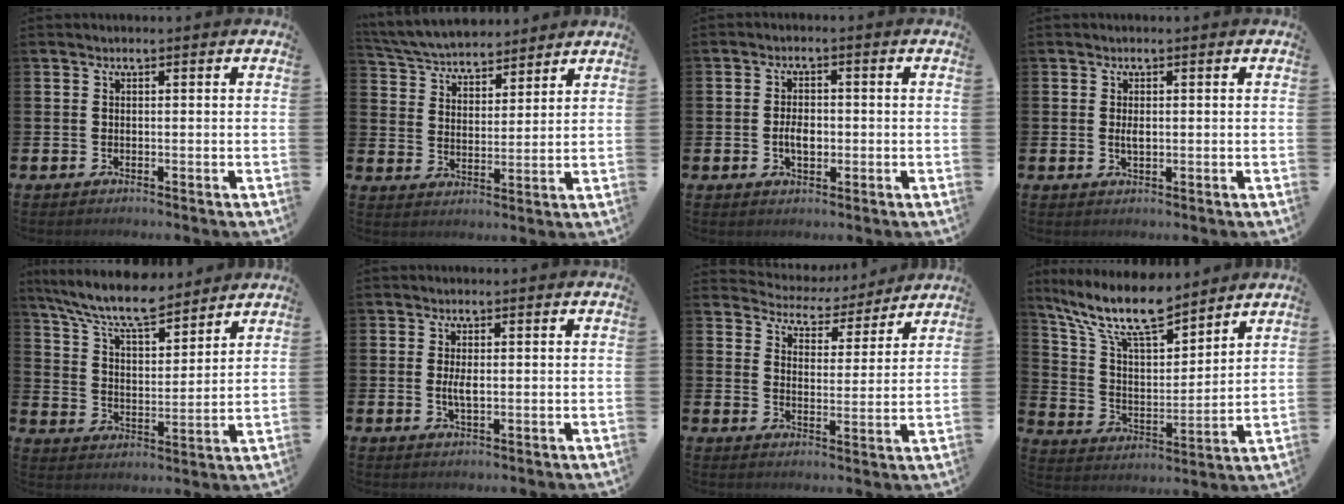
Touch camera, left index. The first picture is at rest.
{"total": 5.5, "force": [5.3, 1.3, 0.3], "torque": [-0.037, -0.032, 0.093]}
{"total": 3.3, "force": [-0.4, 1.9, 2.6], "torque": [-0.026, -0.005, -0.014]}
{"total": 1.4, "force": [0.2, 0.6, 1.2], "torque": [-0.019, 0.000, 0.000]}
{"total": 9.5, "force": [8.6, 1.8, 3.5], "torque": [-0.100, -0.046, 0.152]}
{"total": 2.4, "force": [0.1, 0.9, 2.2], "torque": [-0.036, -0.002, -0.002]}
{"total": 4.7, "force": [4.5, 1.4, -0.2], "torque": [-0.022, -0.041, 0.074]}
{"total": 12.0, "force": [10.2, 2.8, 5.7], "torque": [-0.146, -0.050, 0.181]}